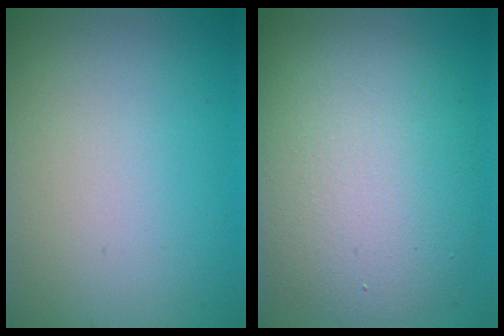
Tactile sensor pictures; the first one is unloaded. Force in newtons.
{"total": 9.6, "press": 9.6, "slide": 0.4}